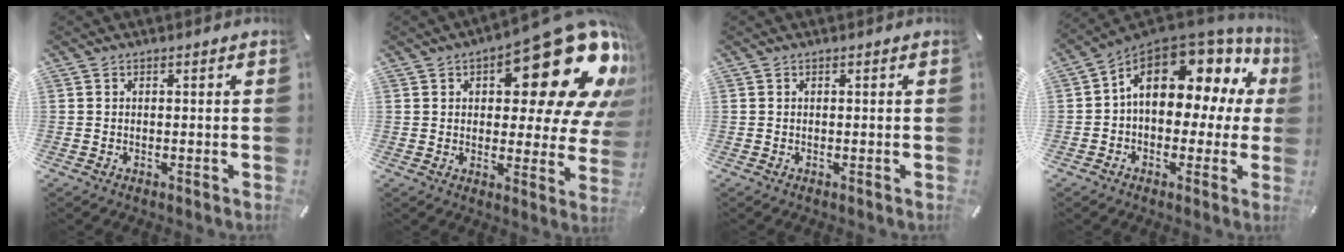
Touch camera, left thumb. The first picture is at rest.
{"total": 24.6, "force": [13.3, 9.7, 18.3], "torque": [-0.231, -0.094, 0.215]}
{"total": 0.0}
{"total": 15.5, "force": [5.8, 9.5, 10.7], "torque": [-0.161, -0.034, 0.100]}